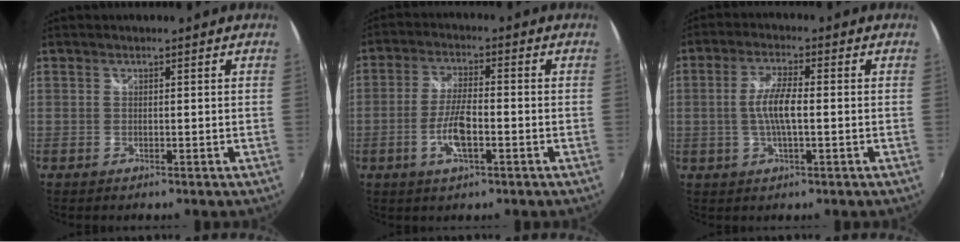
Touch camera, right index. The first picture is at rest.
{"total": 6.8, "force": [-2.5, 1.9, 6.1], "torque": [-0.126, -0.001, -0.048]}
{"total": 5.9, "force": [-0.5, 1.4, 5.7], "torque": [-0.111, 0.002, -0.009]}